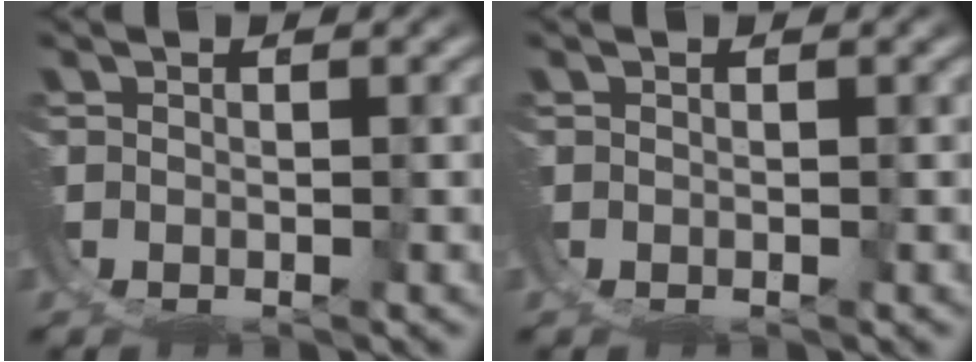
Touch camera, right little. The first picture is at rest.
{"total": 0.0}